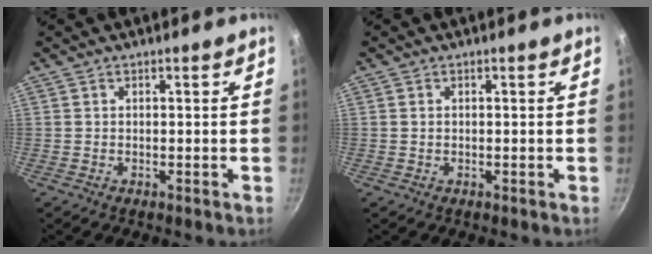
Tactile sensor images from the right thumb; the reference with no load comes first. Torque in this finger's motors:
{"motor_torque": [-0.21, 0.08, -0.05, 0.43, -0.05]}